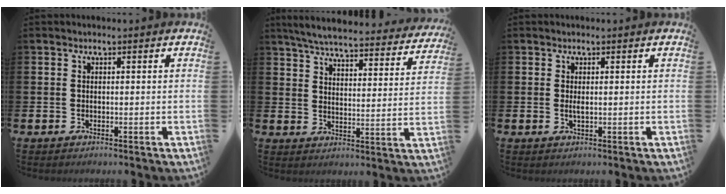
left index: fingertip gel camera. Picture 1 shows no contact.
{"total": 6.0, "force": [5.7, 0.5, 1.9], "torque": [-0.055, -0.042, 0.096]}
{"total": 0.9, "force": [0.2, 0.2, 0.9], "torque": [-0.016, 0.002, 0.002]}